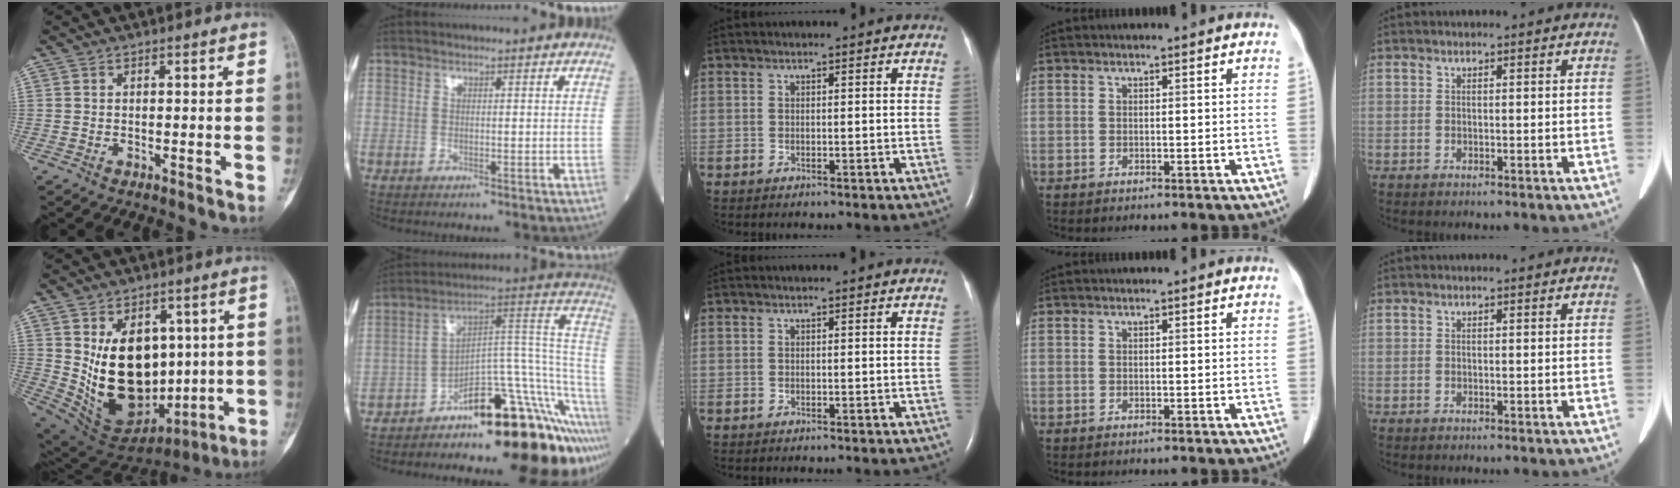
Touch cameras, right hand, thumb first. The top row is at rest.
{"thumb": {"total": 18.9, "force": [2.2, 12.9, 13.6], "torque": [-0.186, -0.020, 0.074]}, "index": {"total": 20.3, "force": [-14.0, 3.4, 14.3], "torque": [-0.115, 0.060, -0.205]}}